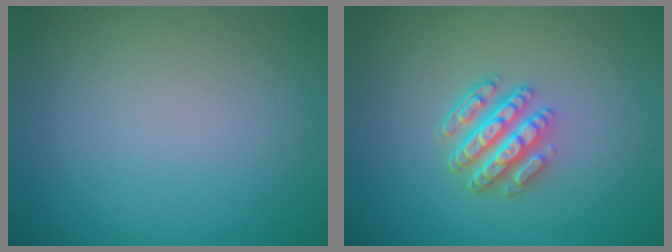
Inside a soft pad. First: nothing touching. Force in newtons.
{"total": 4.7, "press": 3.5, "slide": 3.1}